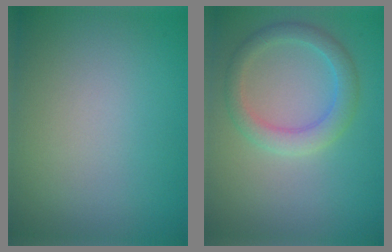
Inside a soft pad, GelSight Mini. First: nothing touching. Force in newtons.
{"total": 3.0, "press": 3.0, "slide": 0.2}